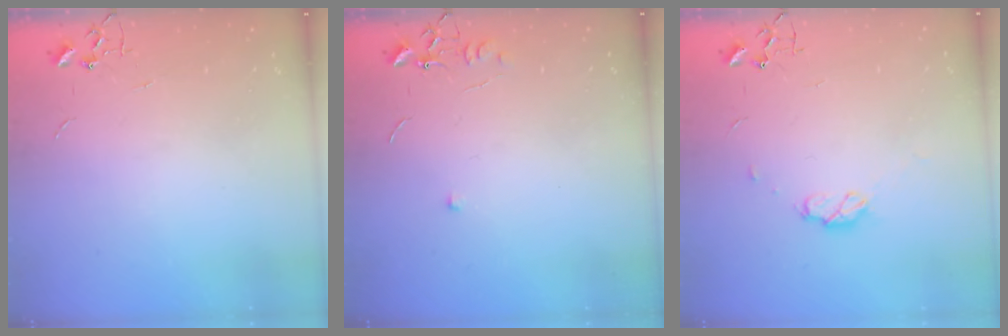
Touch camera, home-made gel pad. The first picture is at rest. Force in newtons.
{"total": 4.5, "press": 4.5, "slide": 0.6}
{"total": 7.0, "press": 6.9, "slide": 0.8}